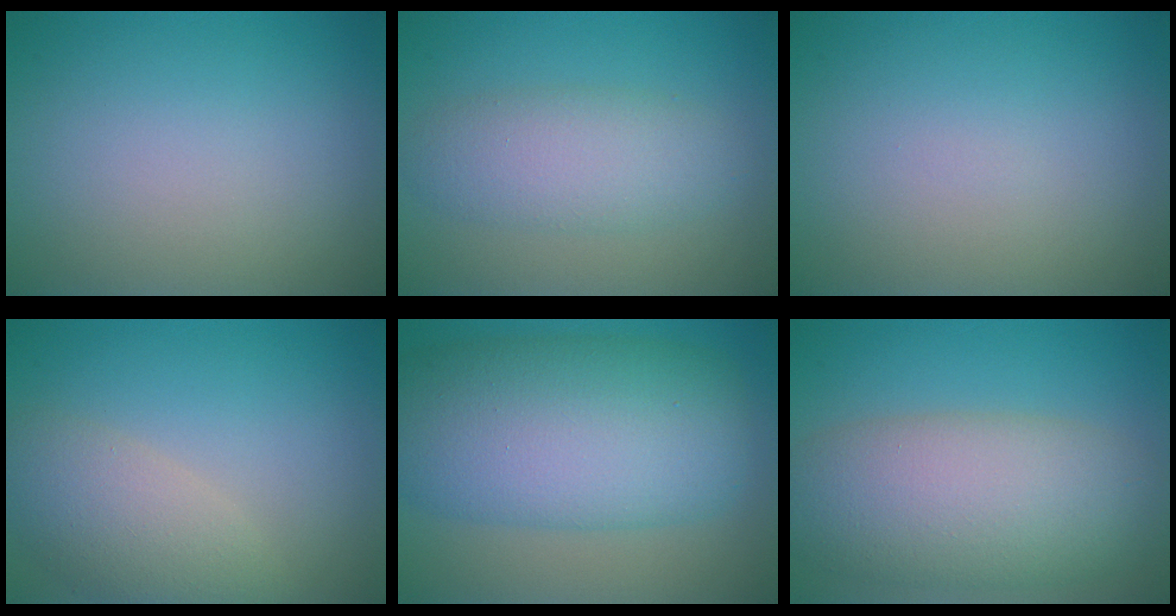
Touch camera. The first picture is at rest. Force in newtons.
{"total": 4.2, "press": 4.2, "slide": 0.2}
{"total": 0.0}
{"total": 4.7, "press": 4.7, "slide": 0.5}
{"total": 11.8, "press": 11.8, "slide": 0.2}
{"total": 8.6, "press": 8.6, "slide": 0.6}